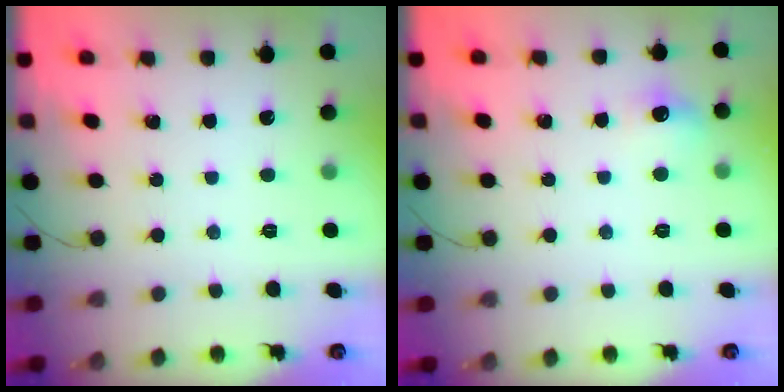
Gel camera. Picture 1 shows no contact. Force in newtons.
{"total": 6.4, "press": 6.4, "slide": 0.9}